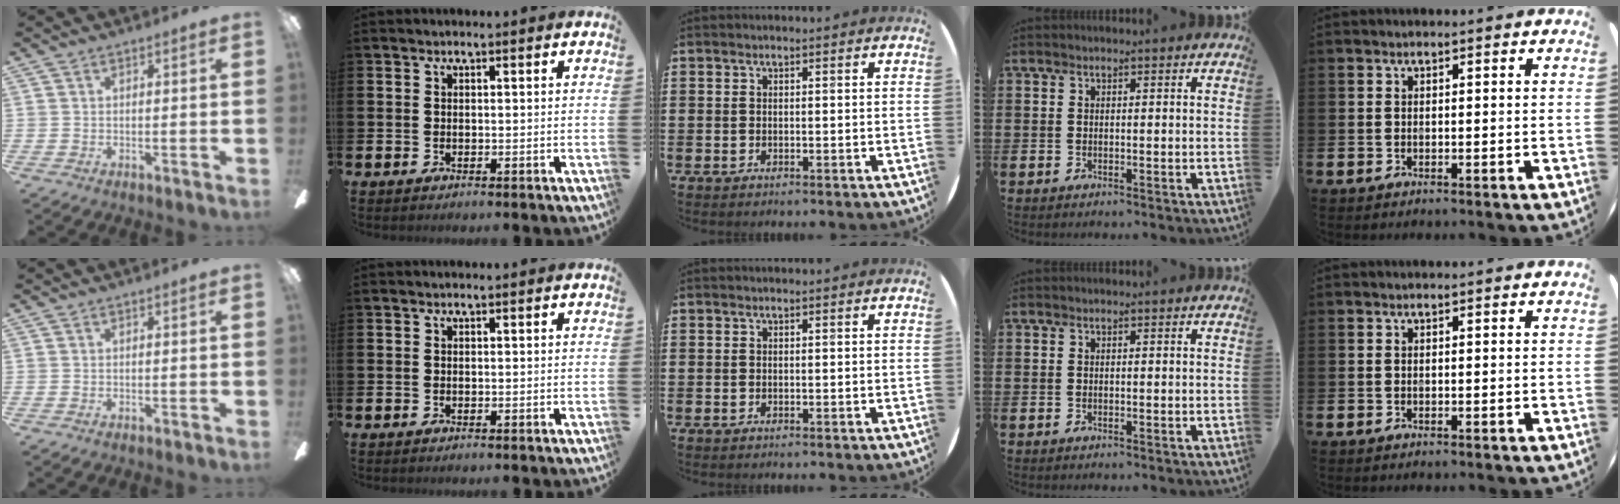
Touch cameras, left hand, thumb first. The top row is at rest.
{}